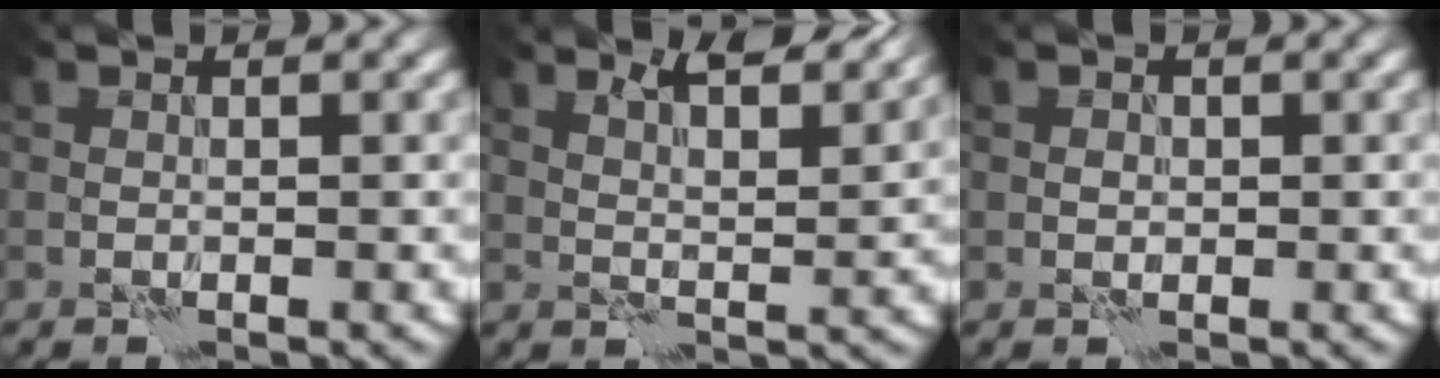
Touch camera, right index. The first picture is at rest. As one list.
[{"total": 5.6, "force": [4.1, 1.4, 3.6], "torque": [-0.045, 0.008, 0.052]}, {"total": 0.6, "force": [0.0, 0.5, 0.3], "torque": [-0.002, 0.001, -0.002]}]